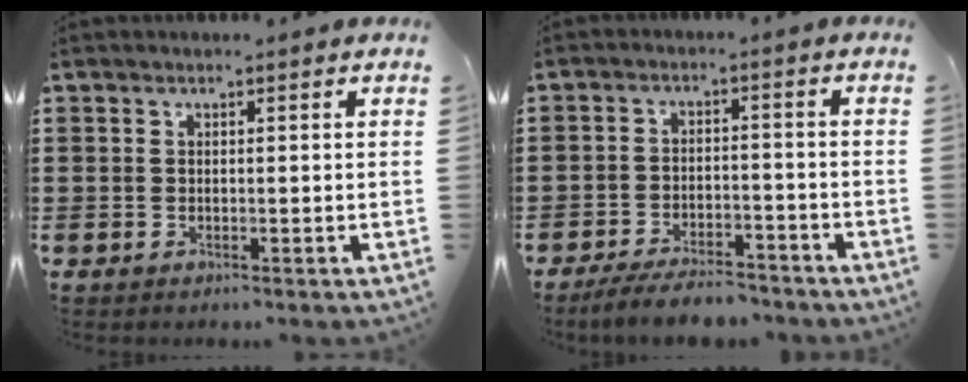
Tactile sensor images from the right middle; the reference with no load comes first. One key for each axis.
{"total": 5.1, "fx": -4.9, "fy": 0.7, "fz": 1.5, "tx": -0.031, "ty": 0.000, "tz": -0.095}